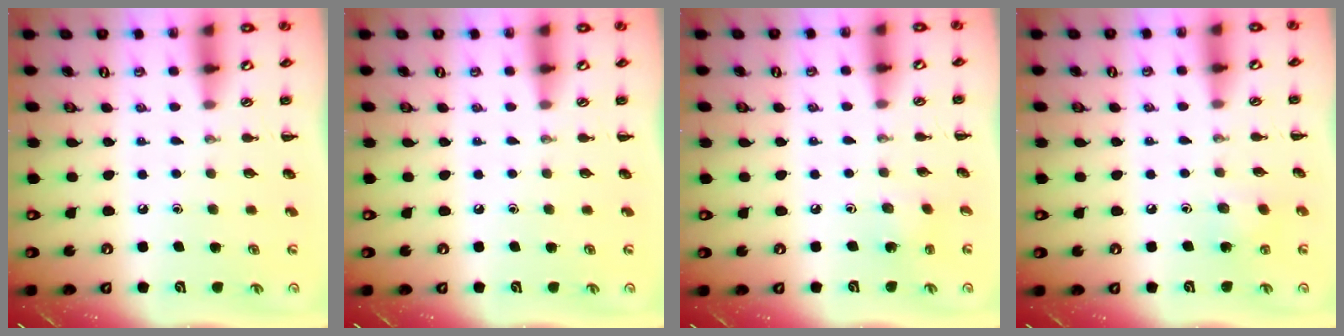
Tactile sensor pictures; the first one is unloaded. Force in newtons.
{"total": 0.0}
{"total": 1.5, "press": 1.4, "slide": 0.5}
{"total": 4.6, "press": 4.4, "slide": 1.3}